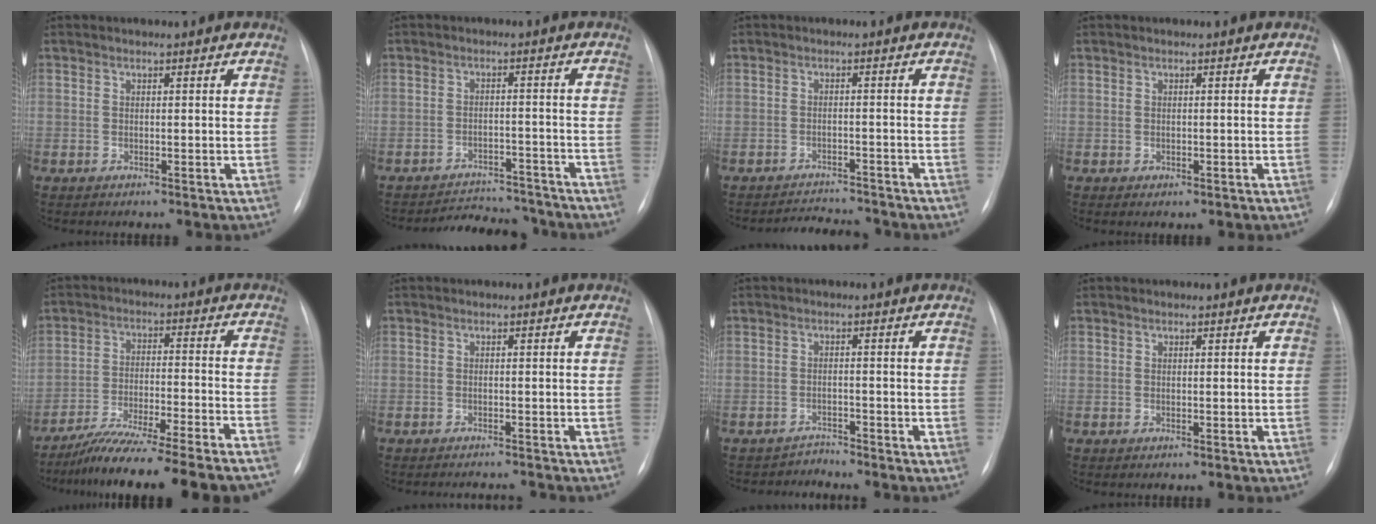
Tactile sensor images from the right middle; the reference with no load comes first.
{"total": 9.6, "force": [-9.3, 2.3, 1.2], "torque": [-0.010, 0.008, -0.122]}
{"total": 5.3, "force": [-5.3, 0.5, 0.5], "torque": [-0.009, 0.000, -0.077]}
{"total": 0.7, "force": [-0.3, 0.5, 0.3], "torque": [-0.005, 0.001, -0.002]}
{"total": 21.3, "force": [-18.9, -0.1, 9.8], "torque": [-0.124, -0.027, -0.281]}
{"total": 2.9, "force": [-2.9, -0.4, -0.1], "torque": [0.009, -0.006, -0.038]}
{"total": 2.3, "force": [-1.9, -0.2, -1.3], "torque": [0.031, -0.009, -0.031]}
{"total": 0.0}